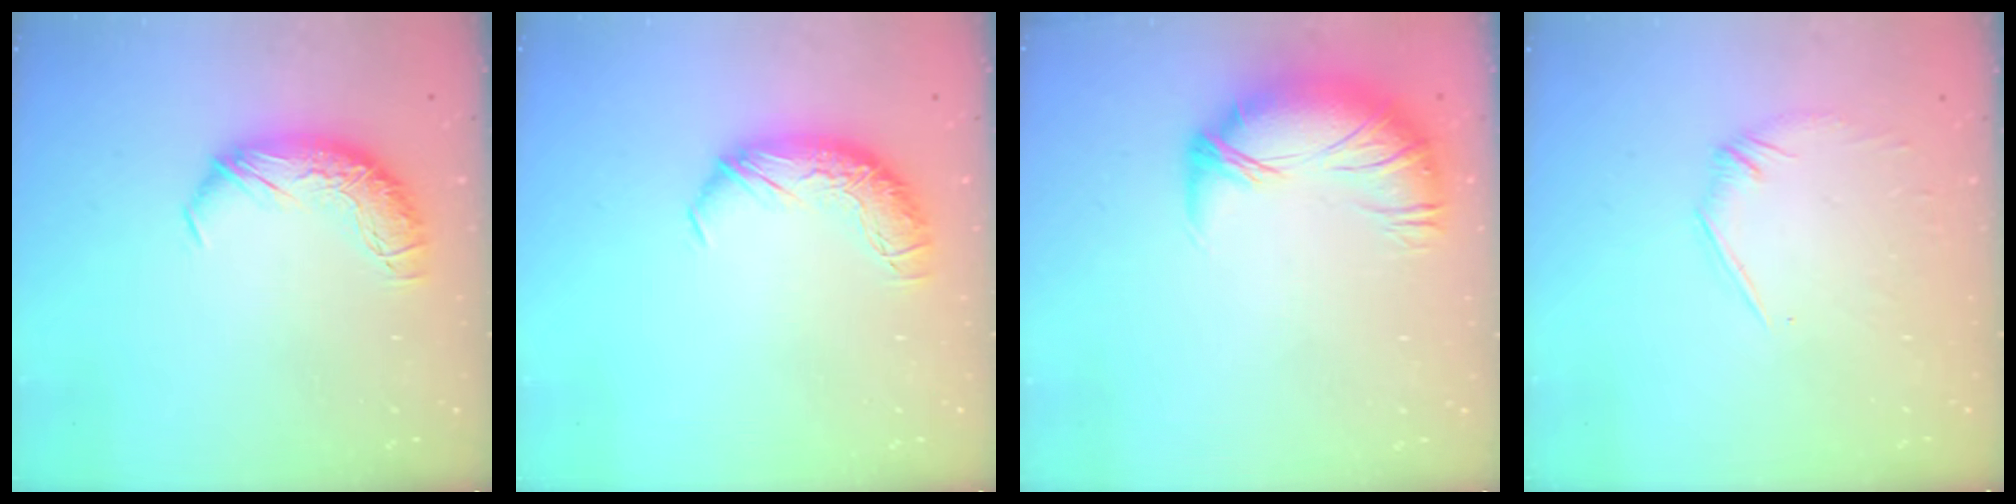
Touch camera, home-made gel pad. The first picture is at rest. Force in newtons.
{"total": 0.0}
{"total": 3.1, "press": 2.1, "slide": 2.3}
{"total": 3.8, "press": 3.5, "slide": 1.4}